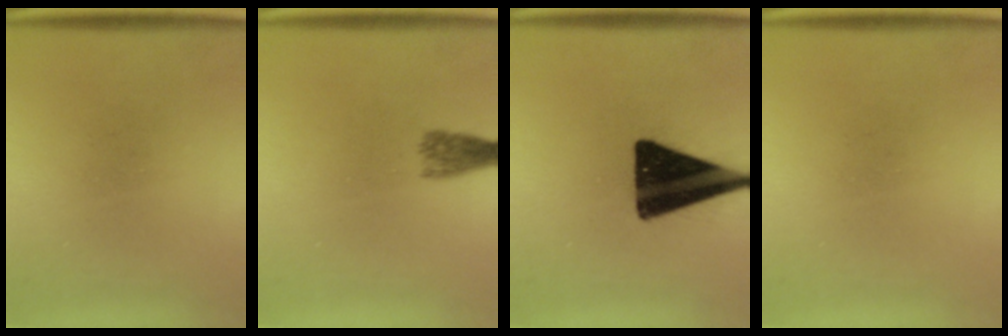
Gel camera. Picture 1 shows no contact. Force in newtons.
{"total": 2.7}
{"total": 19.1}
{"total": 0.0}